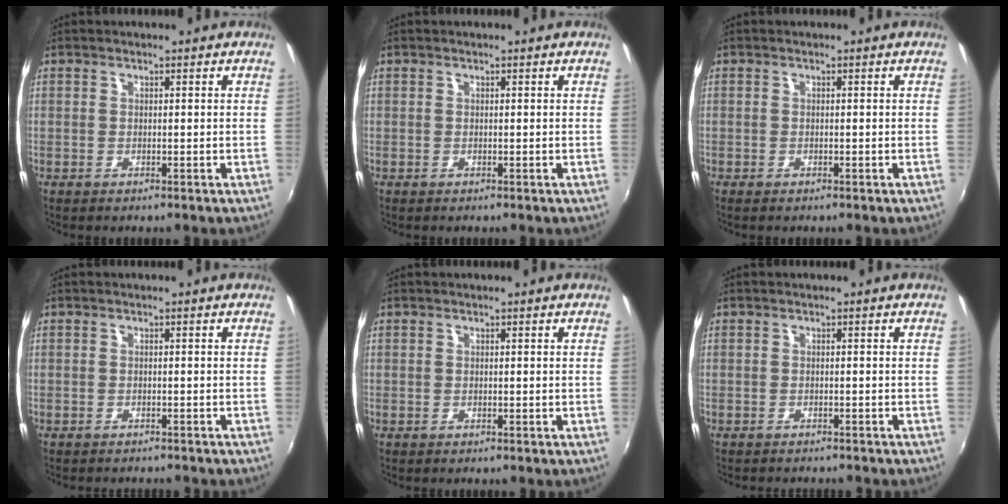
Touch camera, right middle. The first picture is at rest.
{"total": 0.0}
{"total": 0.6, "force": [-0.5, 0.0, 0.4], "torque": [-0.006, 0.001, -0.008]}
{"total": 3.1, "force": [-2.8, 0.7, 0.9], "torque": [-0.023, -0.009, -0.039]}
{"total": 0.0}
{"total": 3.1, "force": [-2.9, 0.6, 1.0], "torque": [-0.023, -0.010, -0.041]}